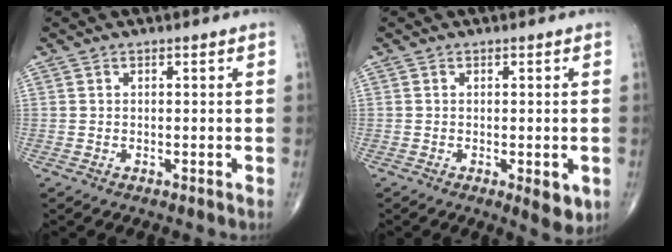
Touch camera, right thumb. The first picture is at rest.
{"total": 4.5, "force": [-1.3, 1.6, 4.0], "torque": [-0.040, -0.008, -0.013]}